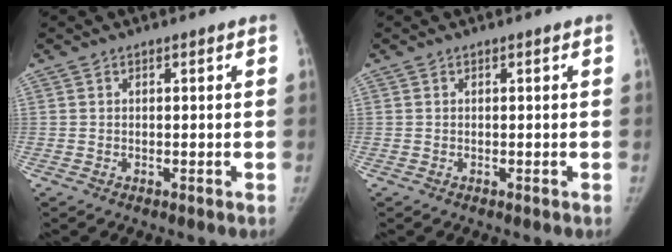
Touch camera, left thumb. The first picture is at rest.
{"total": 0.0}